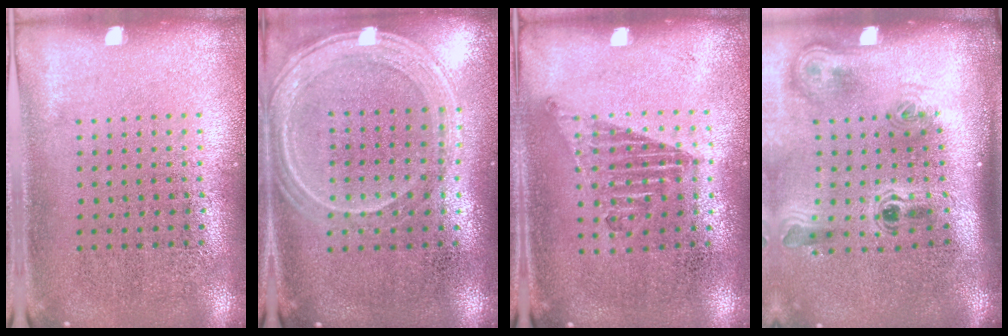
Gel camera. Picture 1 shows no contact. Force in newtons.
{"total": 1.2, "press": 1.2, "slide": 0.4}
{"total": 1.2, "press": 1.0, "slide": 0.6}
{"total": 2.3, "press": 1.5, "slide": 1.8}